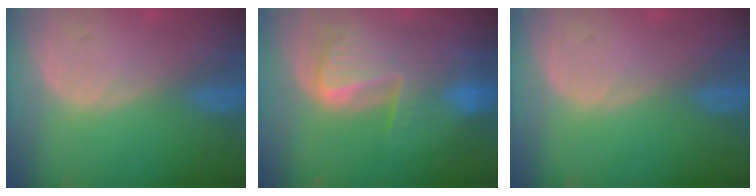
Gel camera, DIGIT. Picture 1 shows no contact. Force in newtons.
{"total": 9.8, "press": 8.4, "slide": 5.0}
{"total": 0.0}